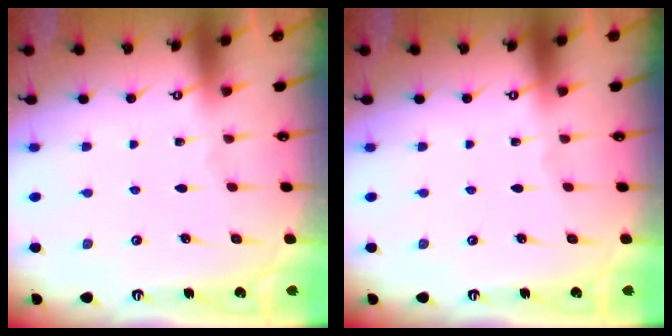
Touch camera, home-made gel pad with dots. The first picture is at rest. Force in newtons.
{"total": 0.0}